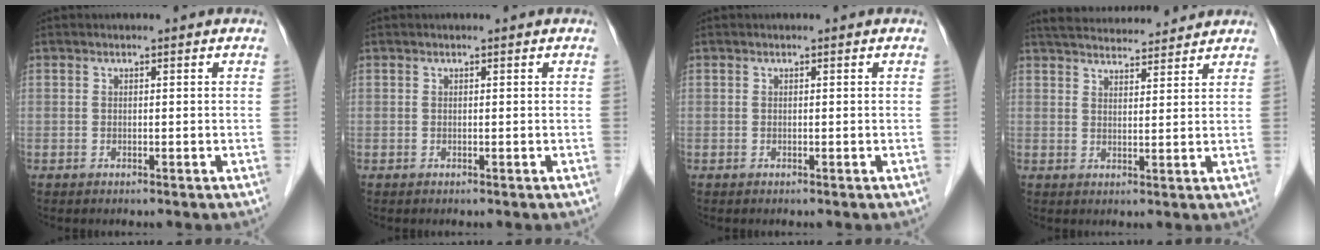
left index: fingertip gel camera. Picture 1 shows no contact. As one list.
[{"total": 0.0}, {"total": 0.0}, {"total": 12.8, "force": [12.1, 1.9, 3.7], "torque": [-0.061, 0.031, 0.177]}]